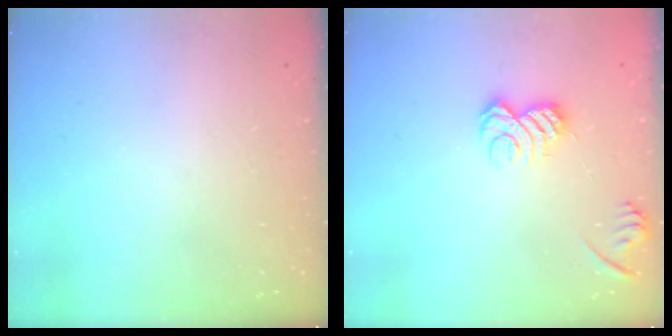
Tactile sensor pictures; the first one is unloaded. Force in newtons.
{"total": 9.3, "press": 9.3, "slide": 1.2}